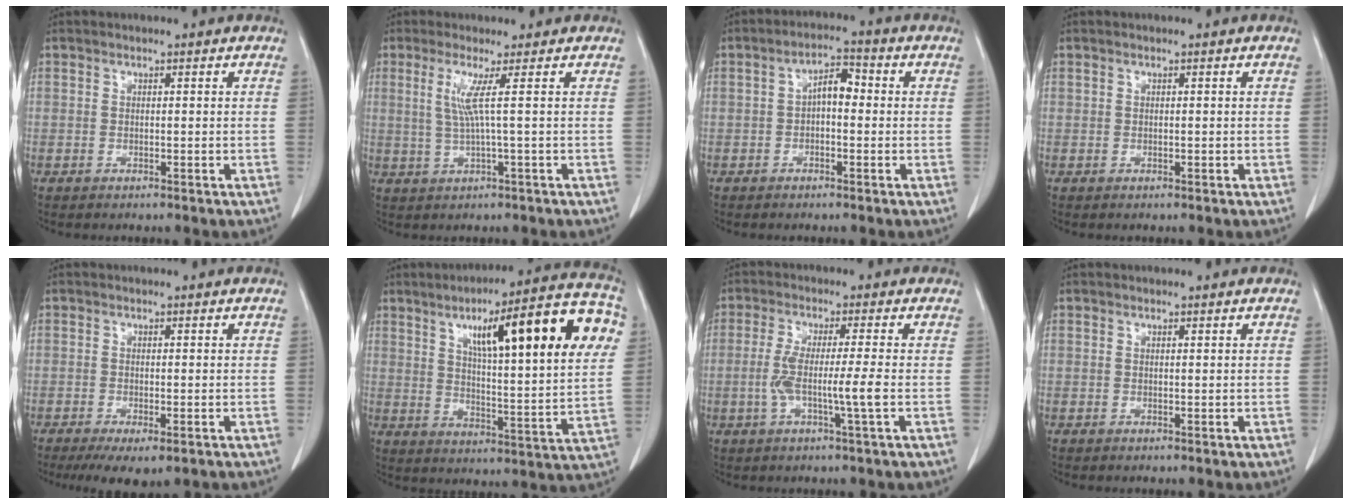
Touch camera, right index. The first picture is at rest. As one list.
[{"total": 3.7, "force": [0.9, -1.2, 3.4], "torque": [-0.077, 0.002, 0.022]}, {"total": 4.3, "force": [-0.1, 2.0, 3.8], "torque": [-0.066, 0.022, -0.004]}, {"total": 0.0}, {"total": 6.7, "force": [-4.4, 2.0, 4.5], "torque": [-0.061, -0.016, -0.065]}, {"total": 22.7, "force": [8.3, 3.0, 21.0], "torque": [-0.295, 0.029, 0.115]}, {"total": 6.2, "force": [-1.3, -0.6, 6.1], "torque": [-0.121, -0.006, -0.026]}, {"total": 0.0}]